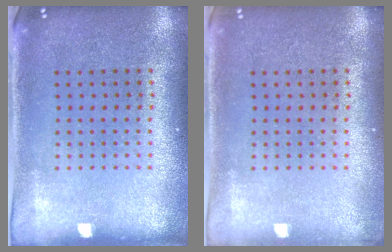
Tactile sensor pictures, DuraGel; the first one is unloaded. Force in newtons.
{"total": 0.5, "press": 0.5, "slide": 0.2}